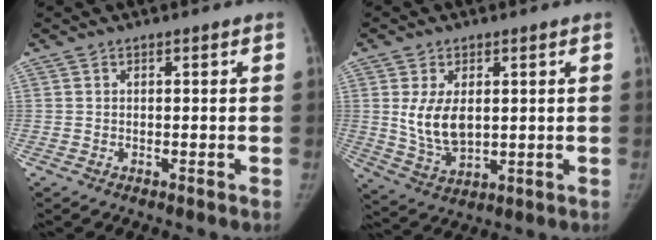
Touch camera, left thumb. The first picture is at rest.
{"total": 8.6, "force": [1.3, 5.1, 6.8], "torque": [-0.118, -0.014, 0.038]}